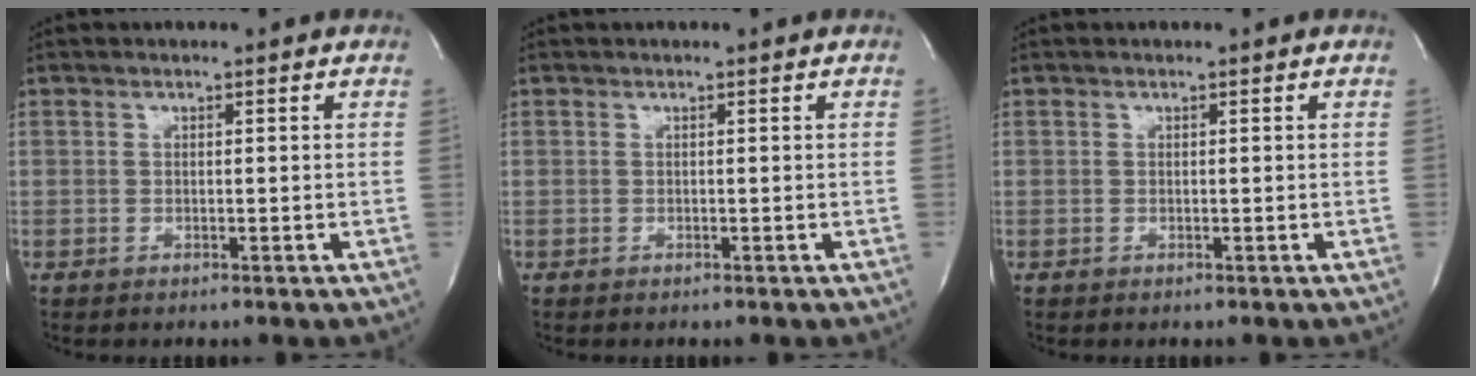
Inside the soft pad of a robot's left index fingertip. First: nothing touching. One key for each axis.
{"total": 0.0}
{"total": 0.0}